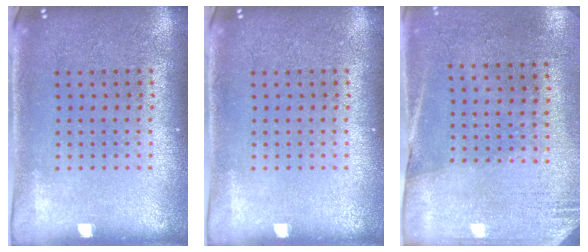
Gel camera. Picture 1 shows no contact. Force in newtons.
{"total": 0.0}
{"total": 2.6, "press": 2.3, "slide": 1.4}